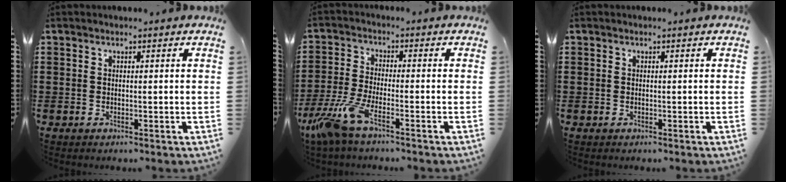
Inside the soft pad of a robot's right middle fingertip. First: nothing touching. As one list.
[{"total": 7.2, "force": [-4.7, 1.4, 5.2], "torque": [-0.138, -0.021, -0.096]}, {"total": 0.0}]